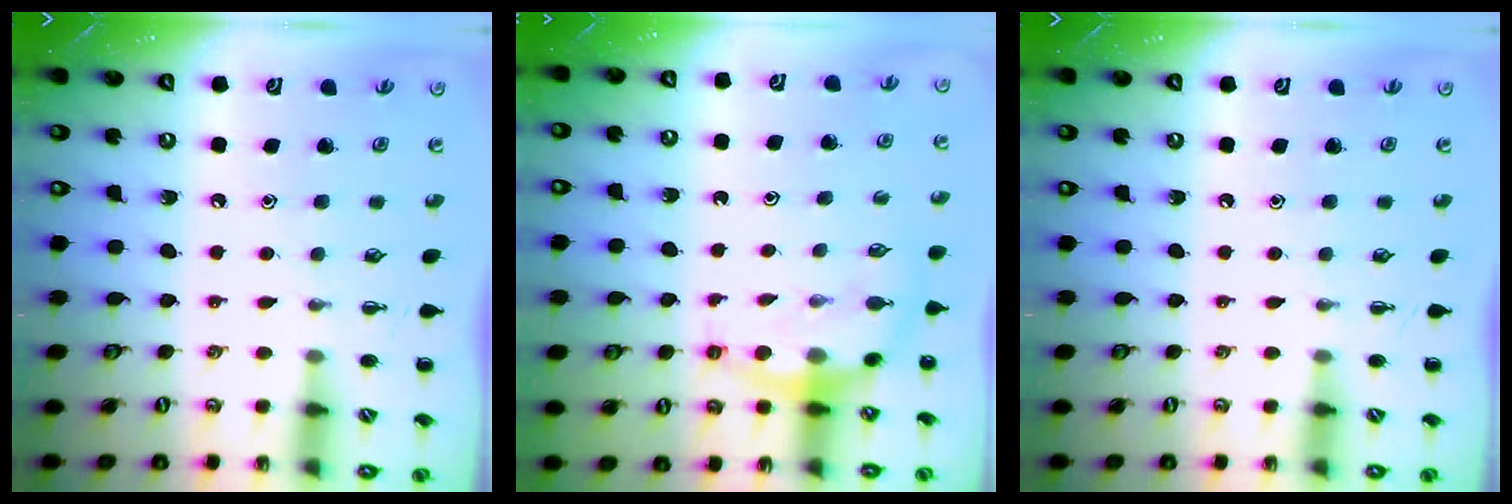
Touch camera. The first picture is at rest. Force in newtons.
{"total": 7.3, "press": 7.2, "slide": 1.3}
{"total": 0.0}